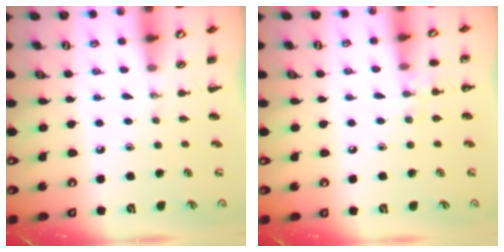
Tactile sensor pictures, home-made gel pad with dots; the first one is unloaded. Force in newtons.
{"total": 7.1, "press": 6.9, "slide": 1.9}